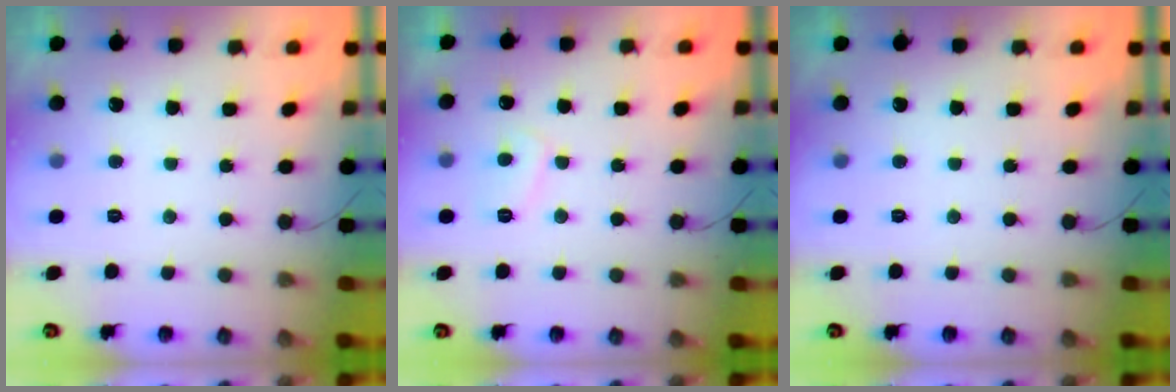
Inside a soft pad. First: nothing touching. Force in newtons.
{"total": 5.1, "press": 5.1, "slide": 0.5}
{"total": 0.0}